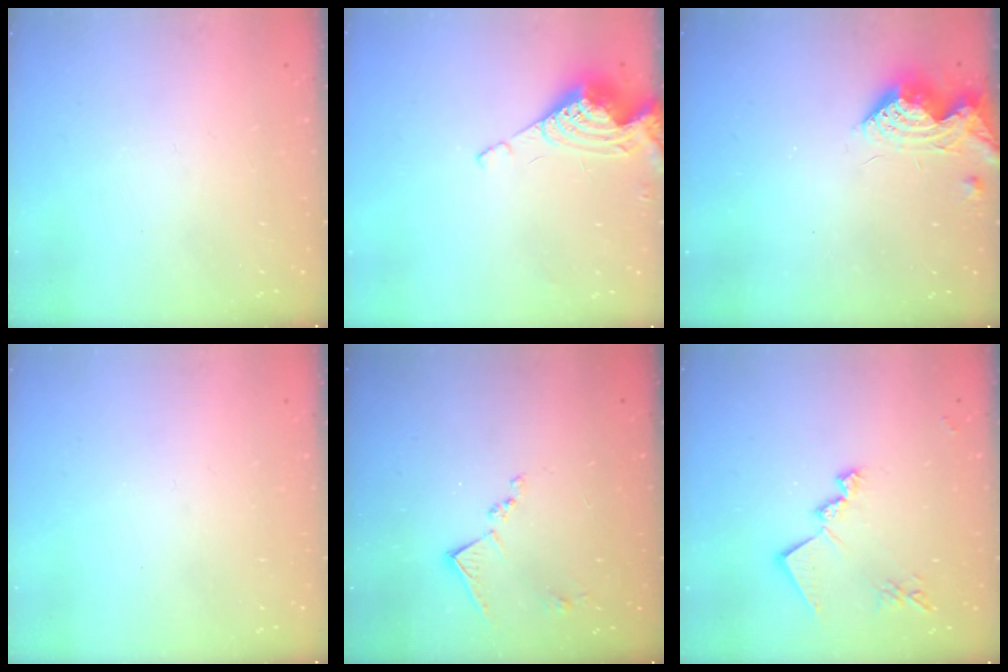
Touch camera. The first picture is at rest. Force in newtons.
{"total": 8.5, "press": 8.4, "slide": 1.1}
{"total": 10.6, "press": 10.6, "slide": 0.2}
{"total": 0.0}
{"total": 10.2, "press": 10.1, "slide": 0.6}
{"total": 14.1, "press": 14.1, "slide": 0.6}